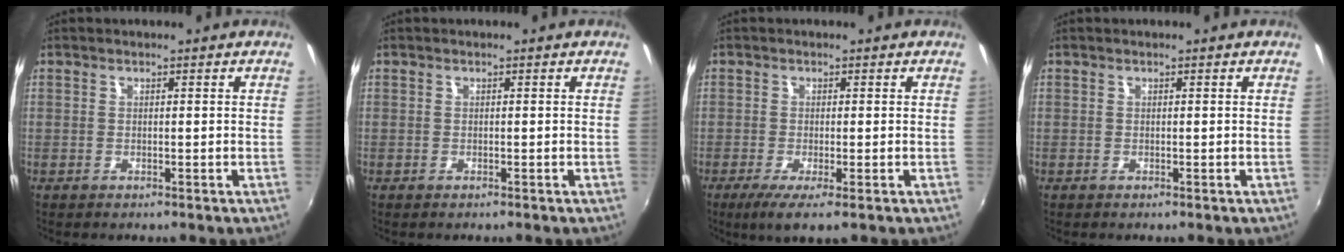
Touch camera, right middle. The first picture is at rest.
{"total": 0.0}
{"total": 4.5, "force": [-2.2, 0.4, 3.8], "torque": [-0.083, -0.020, -0.040]}
{"total": 0.0}